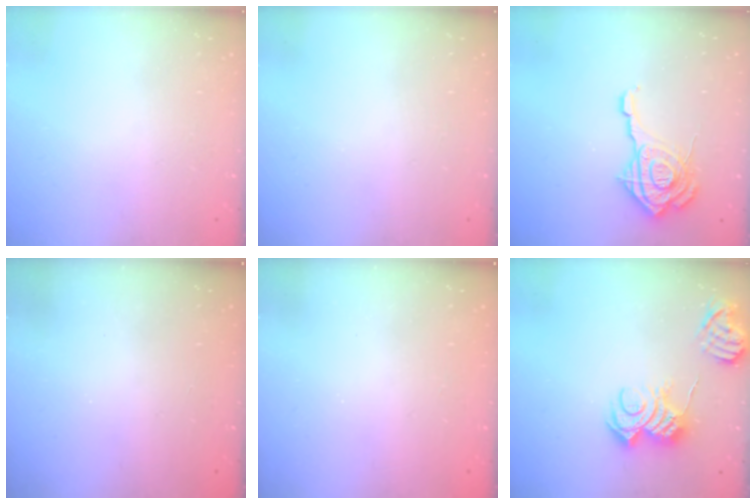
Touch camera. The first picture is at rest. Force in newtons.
{"total": 0.0}
{"total": 16.9, "press": 16.8, "slide": 1.7}
{"total": 2.3, "press": 2.2, "slide": 0.8}
{"total": 2.2, "press": 2.1, "slide": 0.7}
{"total": 10.9, "press": 10.8, "slide": 1.1}